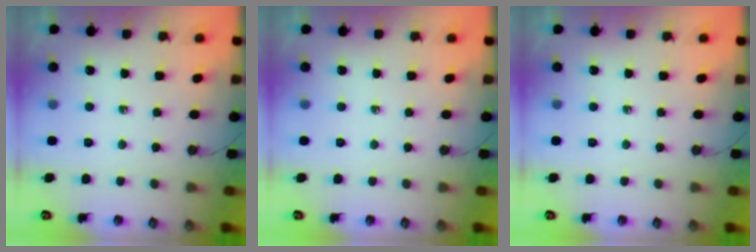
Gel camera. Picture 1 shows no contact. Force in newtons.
{"total": 0.0}
{"total": 0.0}